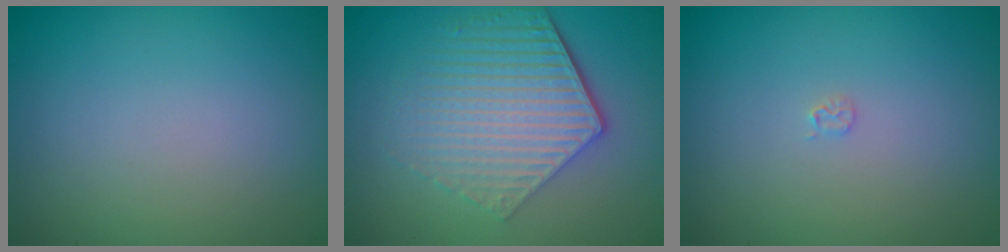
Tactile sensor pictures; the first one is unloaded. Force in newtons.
{"total": 6.1, "press": 4.4, "slide": 4.2}
{"total": 0.5, "press": 0.5, "slide": 0.1}